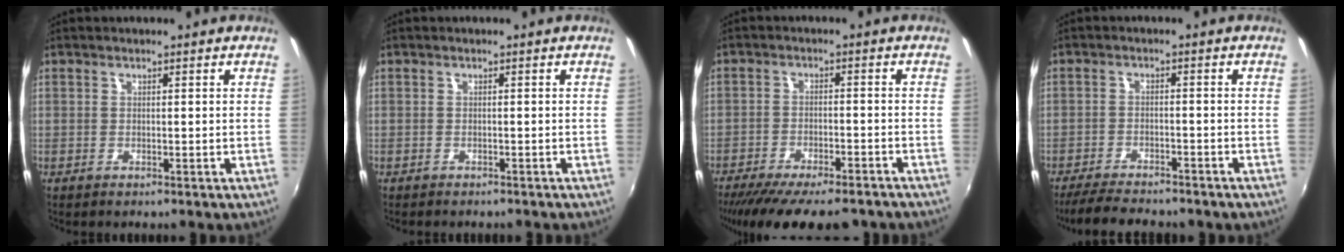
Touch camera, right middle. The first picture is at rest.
{"total": 2.0, "force": [-1.8, 0.5, 0.5], "torque": [-0.016, -0.011, -0.026]}
{"total": 16.7, "force": [-13.7, 4.5, 8.4], "torque": [-0.167, -0.038, -0.200]}
{"total": 10.3, "force": [-8.9, 2.6, 4.6], "torque": [-0.108, -0.022, -0.140]}